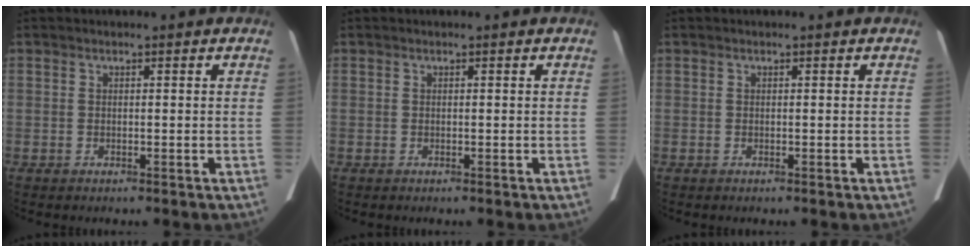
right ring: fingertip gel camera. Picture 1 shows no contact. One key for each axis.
{"total": 0.0}
{"total": 0.0}